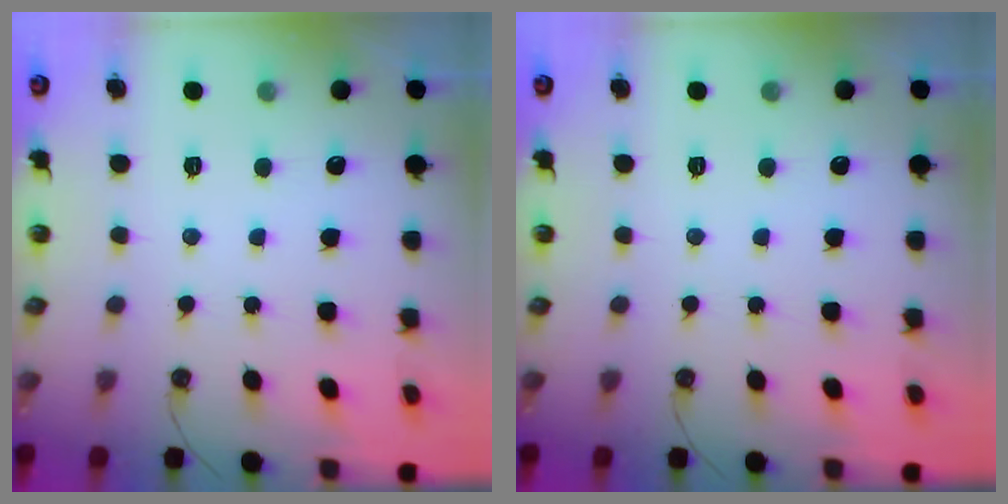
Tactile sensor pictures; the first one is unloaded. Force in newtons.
{"total": 0.0}